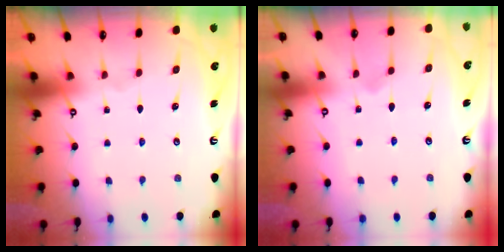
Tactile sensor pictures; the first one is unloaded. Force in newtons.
{"total": 7.0, "press": 7.0, "slide": 0.5}